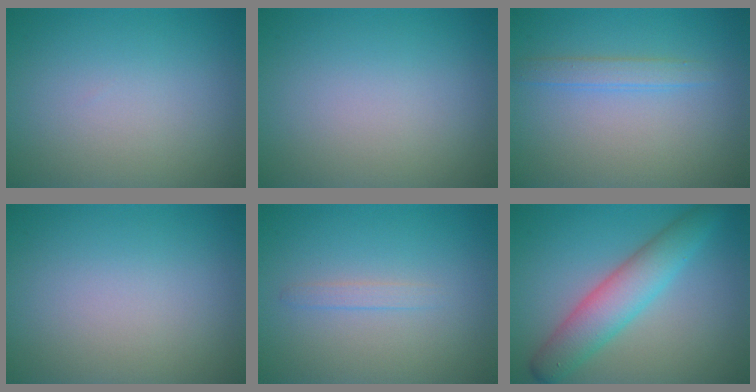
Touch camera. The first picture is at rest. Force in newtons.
{"total": 0.0}
{"total": 1.7, "press": 1.7, "slide": 0.1}
{"total": 0.0}
{"total": 0.9, "press": 0.9, "slide": 0.1}
{"total": 5.1, "press": 5.1, "slide": 0.2}